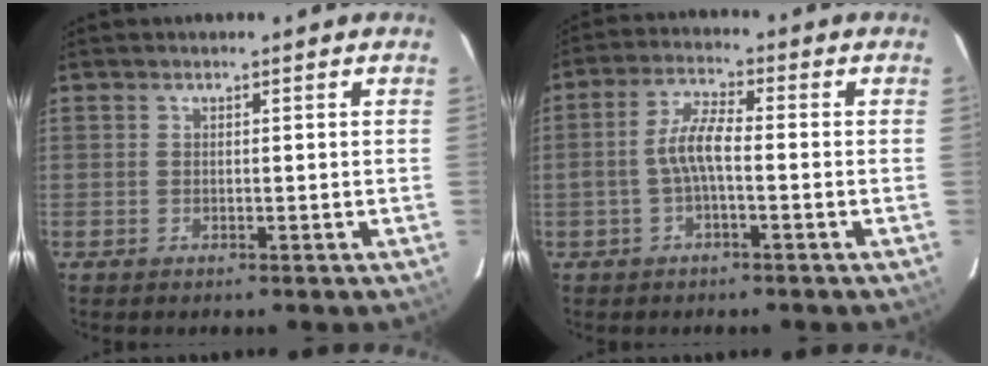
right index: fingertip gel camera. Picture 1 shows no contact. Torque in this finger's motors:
{"motor_torque": [0.36, -0.25, 0.49, 0.14]}